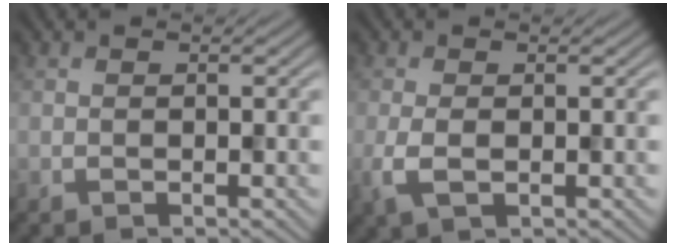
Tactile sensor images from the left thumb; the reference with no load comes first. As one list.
[{"total": 3.0, "force": [-0.9, 1.4, 2.5], "torque": [-0.060, -0.008, -0.018]}]